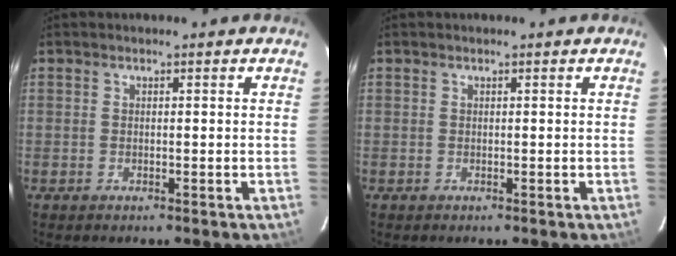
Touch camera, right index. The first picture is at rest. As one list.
[{"total": 0.0}]